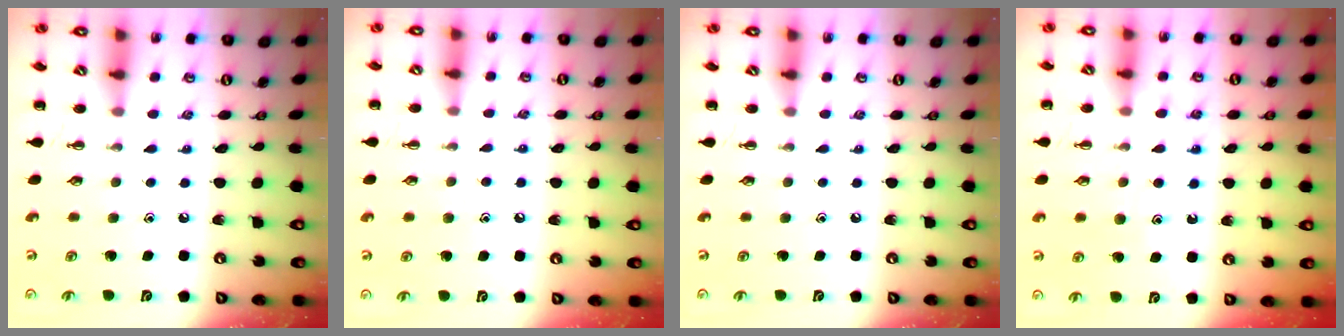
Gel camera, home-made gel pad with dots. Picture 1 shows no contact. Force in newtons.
{"total": 5.7, "press": 5.5, "slide": 1.5}
{"total": 0.0}
{"total": 11.1, "press": 11.1, "slide": 0.5}